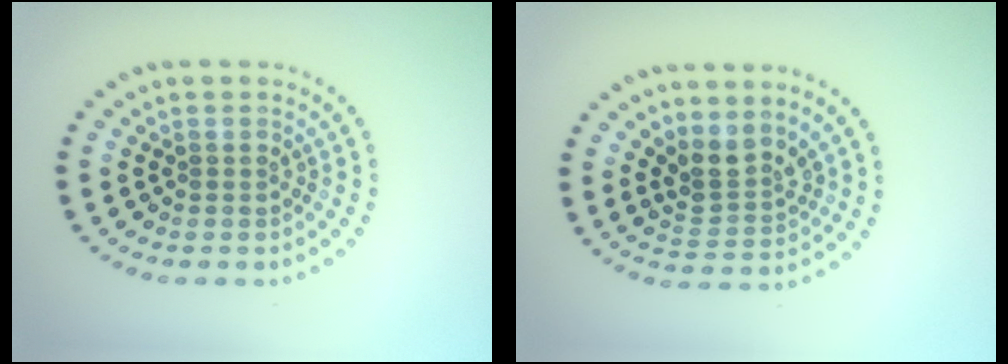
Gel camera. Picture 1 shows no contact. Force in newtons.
{"total": 2.7, "press": 2.1, "slide": 1.8}